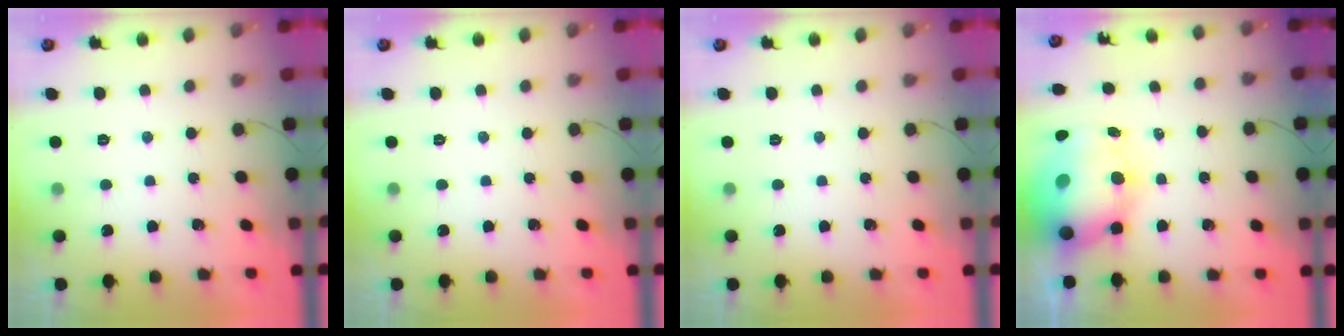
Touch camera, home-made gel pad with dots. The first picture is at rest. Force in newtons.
{"total": 0.0}
{"total": 0.0}
{"total": 12.8, "press": 12.4, "slide": 3.1}